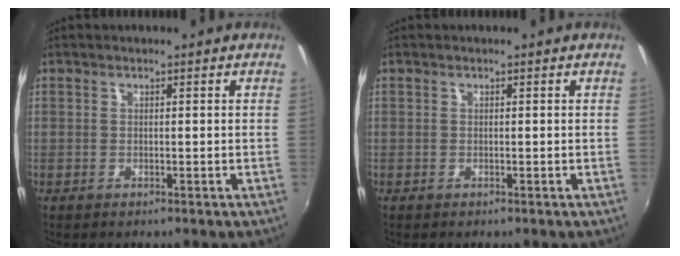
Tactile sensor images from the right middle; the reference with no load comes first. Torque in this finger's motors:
{"motor_torque": [0.25, -0.27, 0.05, 0.00]}